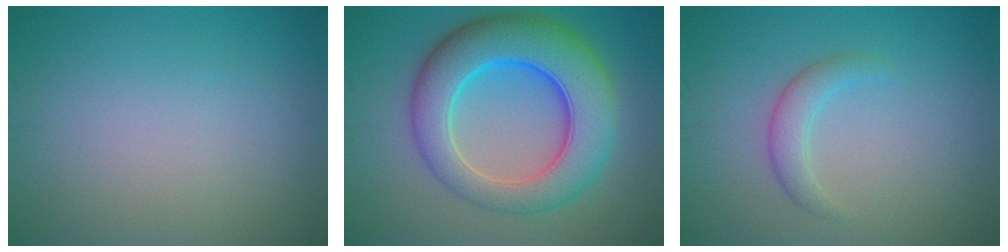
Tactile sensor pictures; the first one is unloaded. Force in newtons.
{"total": 10.4, "press": 10.4, "slide": 0.1}
{"total": 2.1, "press": 2.1, "slide": 0.1}